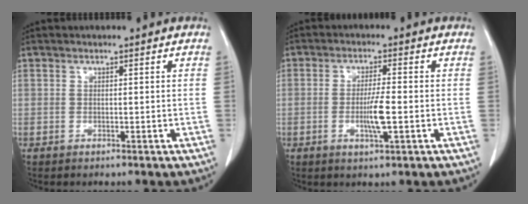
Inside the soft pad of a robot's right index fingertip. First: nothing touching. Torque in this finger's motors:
{"motor_torque": [0.94, -0.06, 0.35, 0.10]}